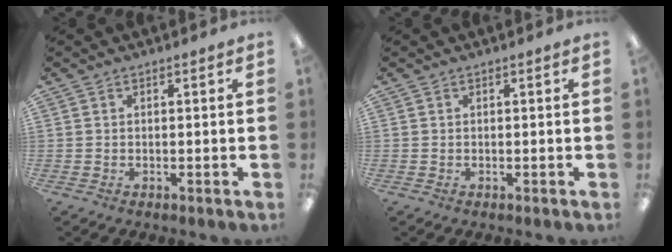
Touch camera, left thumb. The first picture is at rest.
{"total": 0.0}